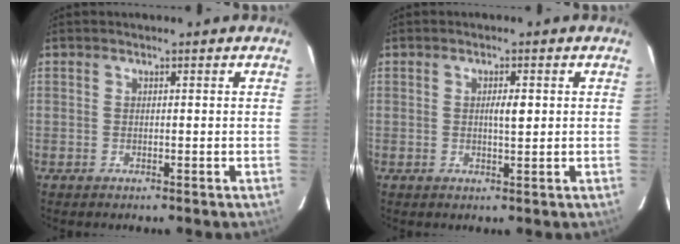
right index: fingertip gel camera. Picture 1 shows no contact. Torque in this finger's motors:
{"motor_torque": [0.45, 0.11, 0.08, 0.04]}